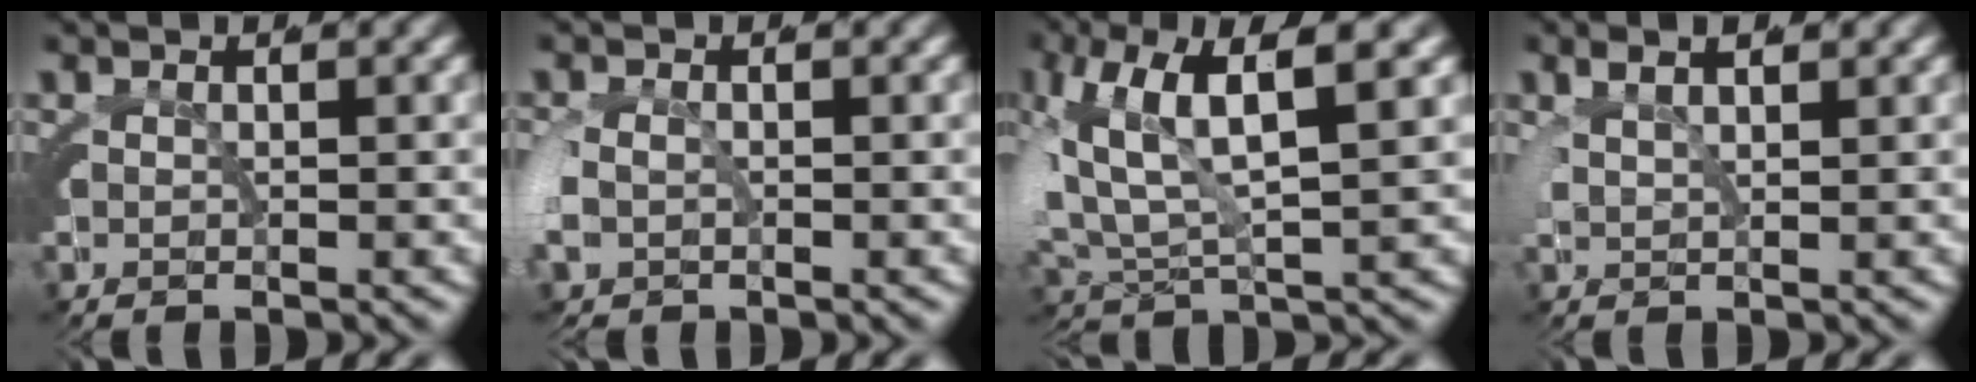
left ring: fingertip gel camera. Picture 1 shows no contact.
{"total": 1.7, "force": [-0.8, 1.4, 0.5], "torque": [-0.027, -0.006, -0.012]}
{"total": 7.5, "force": [1.4, 4.9, 5.5], "torque": [-0.130, -0.001, 0.024]}
{"total": 2.2, "force": [1.3, 1.3, 1.2], "torque": [-0.029, -0.002, 0.022]}